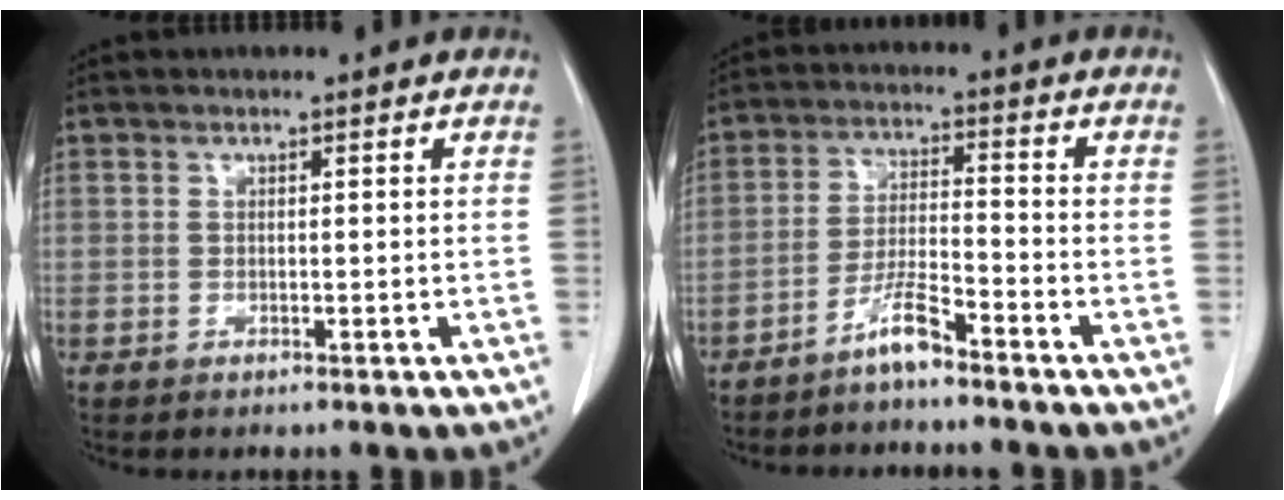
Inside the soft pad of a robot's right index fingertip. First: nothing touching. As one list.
[{"total": 5.0, "force": [-4.0, 0.2, 3.0], "torque": [-0.061, -0.003, -0.081]}]